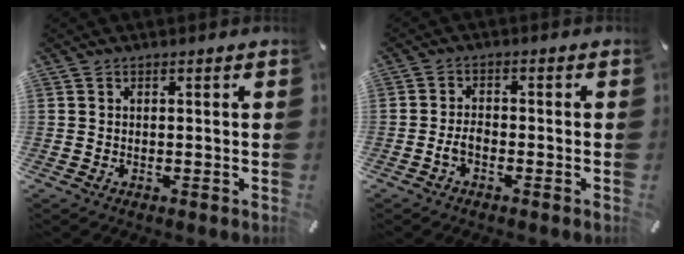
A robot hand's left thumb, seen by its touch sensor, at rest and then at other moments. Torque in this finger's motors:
{"motor_torque": [-0.45, 0.58, 0.29, 0.52, 0.09]}